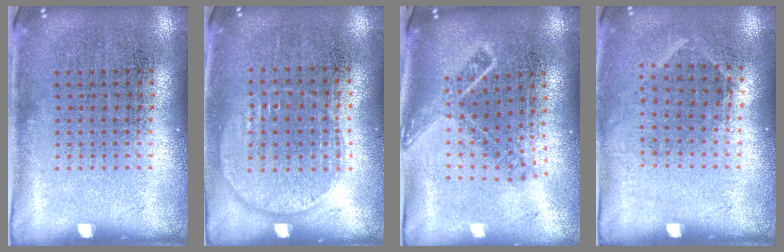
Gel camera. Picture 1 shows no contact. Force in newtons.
{"total": 1.0, "press": 0.9, "slide": 0.4}
{"total": 1.7, "press": 1.3, "slide": 1.1}
{"total": 0.9, "press": 0.7, "slide": 0.7}